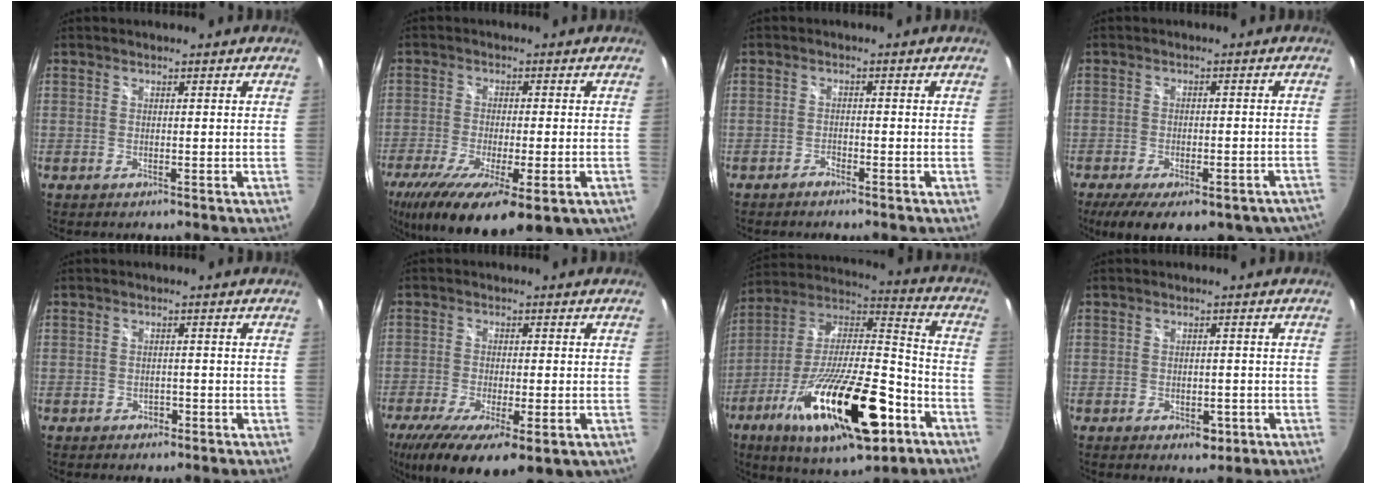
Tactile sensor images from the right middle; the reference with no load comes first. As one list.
[{"total": 19.7, "force": [-10.9, 6.1, 15.3], "torque": [-0.290, -0.072, -0.162]}, {"total": 1.4, "force": [-1.3, 0.4, 0.3], "torque": [-0.012, 0.000, -0.026]}, {"total": 17.7, "force": [-12.7, 6.9, 10.2], "torque": [-0.185, -0.042, -0.160]}, {"total": 1.4, "force": [-0.8, 1.1, 0.3], "torque": [-0.005, 0.000, -0.010]}, {"total": 16.4, "force": [-8.7, 5.5, 12.8], "torque": [-0.242, -0.060, -0.126]}, {"total": 27.4, "force": [-13.2, 8.7, 22.4], "torque": [-0.388, -0.038, -0.217]}, {"total": 3.3, "force": [-1.4, 2.2, 2.0], "torque": [-0.034, -0.004, -0.015]}]